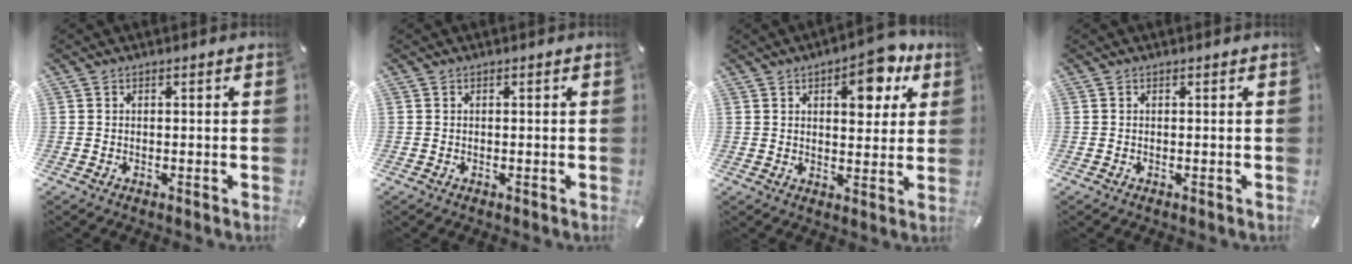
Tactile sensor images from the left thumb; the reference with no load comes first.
{"total": 0.0}
{"total": 11.2, "force": [5.2, 6.1, 7.9], "torque": [-0.085, -0.023, 0.082]}
{"total": 0.0}